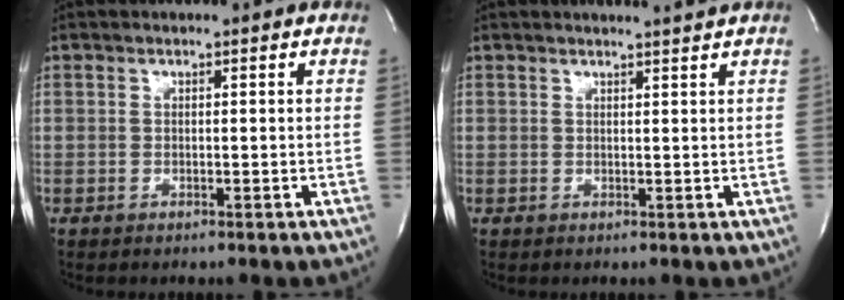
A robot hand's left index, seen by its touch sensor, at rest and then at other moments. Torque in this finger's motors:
{"motor_torque": [0.03, -0.03, -0.05, 0.00]}